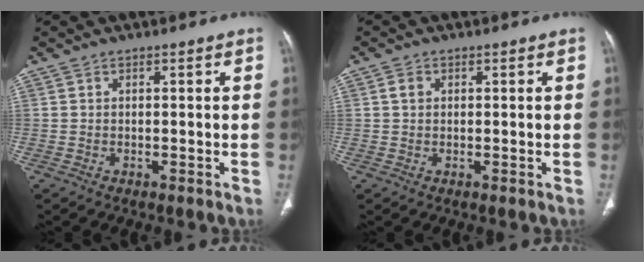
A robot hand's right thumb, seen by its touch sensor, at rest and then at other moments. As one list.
[{"total": 1.6, "force": [0.5, 1.3, 0.8], "torque": [-0.011, 0.002, 0.008]}]